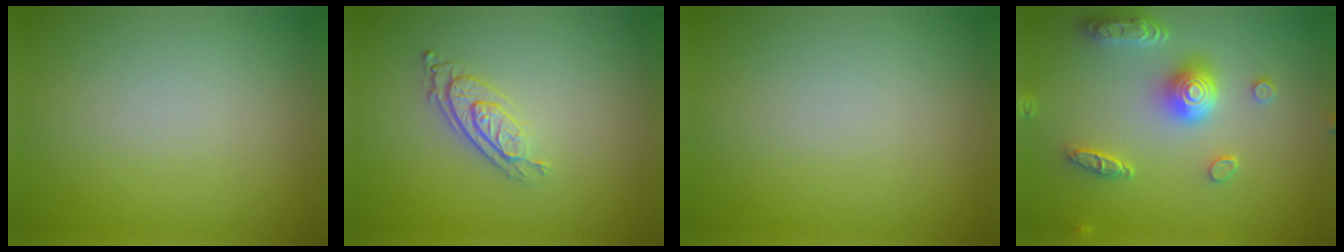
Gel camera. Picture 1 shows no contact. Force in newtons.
{"total": 2.9, "press": 2.1, "slide": 2.1}
{"total": 0.0}
{"total": 5.0, "press": 4.0, "slide": 3.0}